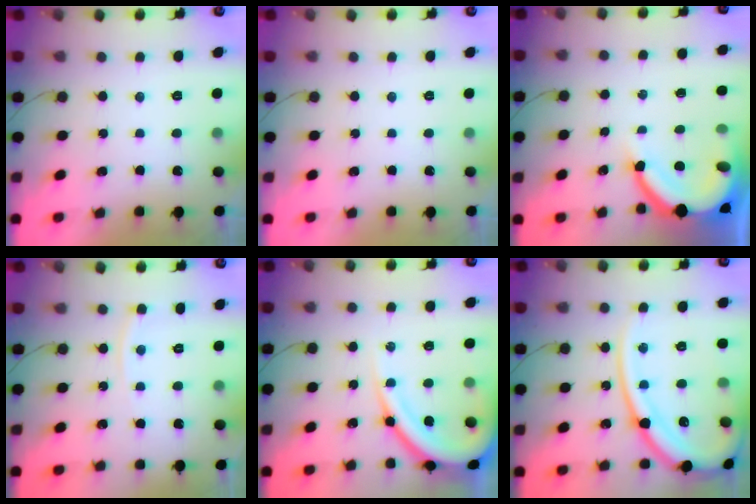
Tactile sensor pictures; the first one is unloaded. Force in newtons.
{"total": 0.0}
{"total": 10.1, "press": 10.0, "slide": 1.0}
{"total": 3.0, "press": 3.0, "slide": 0.4}
{"total": 14.9, "press": 14.8, "slide": 1.5}
{"total": 18.6, "press": 18.6, "slide": 1.4}